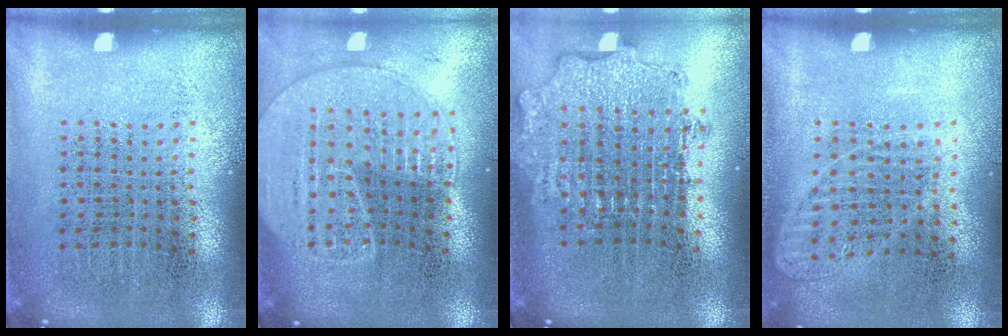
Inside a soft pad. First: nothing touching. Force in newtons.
{"total": 1.8, "press": 1.7, "slide": 0.6}
{"total": 1.9, "press": 1.5, "slide": 1.2}
{"total": 1.0, "press": 0.9, "slide": 0.3}